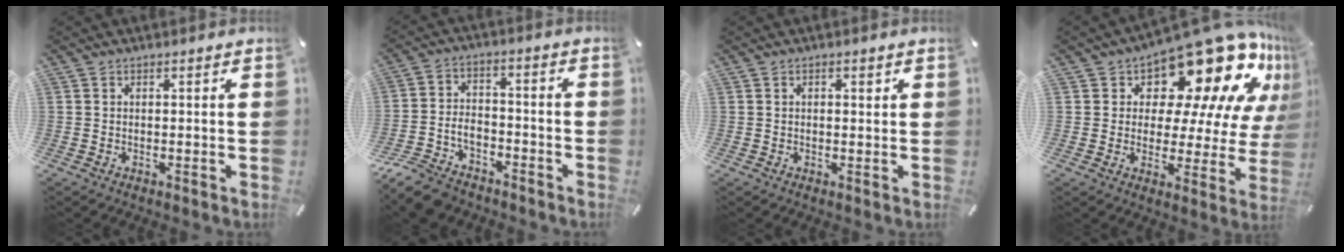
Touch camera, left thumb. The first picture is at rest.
{"total": 9.0, "force": [-6.6, 5.2, 3.2], "torque": [-0.067, 0.033, -0.128]}
{"total": 1.1, "force": [0.4, 0.6, 0.8], "torque": [-0.016, 0.005, 0.005]}
{"total": 21.2, "force": [14.5, 9.5, 12.2], "torque": [-0.160, -0.118, 0.240]}